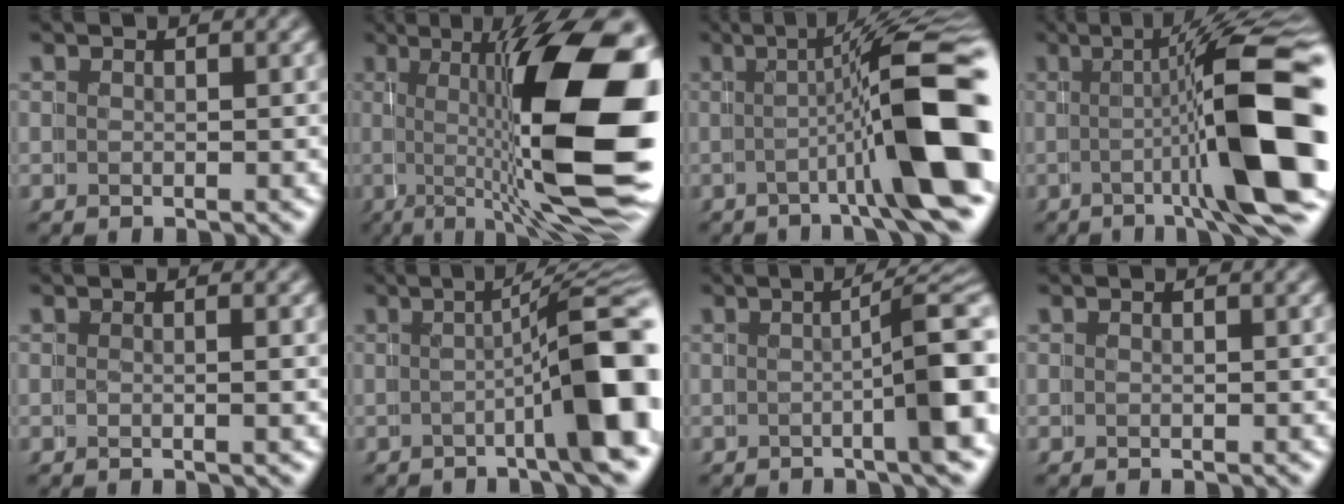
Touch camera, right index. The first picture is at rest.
{"total": 14.7, "force": [1.2, 4.1, 14.1], "torque": [-0.184, 0.012, 0.011]}
{"total": 10.0, "force": [-1.2, 2.2, 9.6], "torque": [-0.128, 0.007, -0.024]}
{"total": 11.9, "force": [-0.9, 2.6, 11.6], "torque": [-0.158, 0.007, -0.019]}
{"total": 0.7, "force": [0.2, -0.2, 0.6], "torque": [-0.018, 0.002, 0.001]}
{"total": 8.8, "force": [-1.2, 1.8, 8.6], "torque": [-0.091, 0.012, -0.020]}
{"total": 7.2, "force": [-1.0, 1.8, 6.9], "torque": [-0.067, 0.015, -0.020]}
{"total": 0.0}